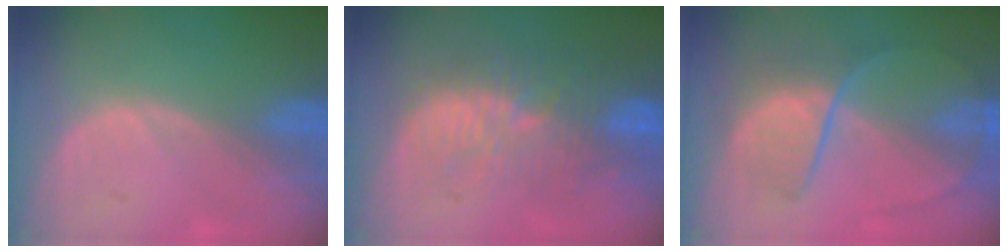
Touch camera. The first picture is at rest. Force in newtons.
{"total": 10.7, "press": 9.6, "slide": 4.8}
{"total": 7.0, "press": 6.6, "slide": 2.2}